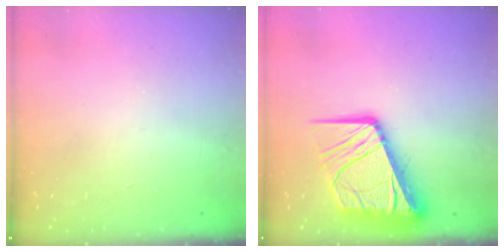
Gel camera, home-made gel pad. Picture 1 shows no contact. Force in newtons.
{"total": 19.0, "press": 18.9, "slide": 2.1}